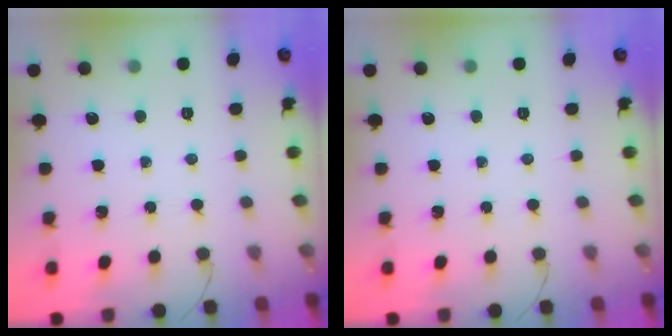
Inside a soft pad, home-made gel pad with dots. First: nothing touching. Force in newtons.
{"total": 0.0}